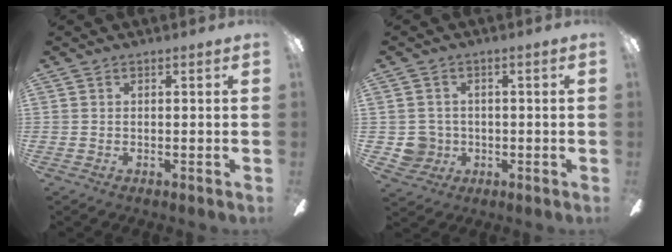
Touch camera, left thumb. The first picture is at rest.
{"total": 5.6, "force": [-0.4, 5.5, 0.8], "torque": [-0.031, 0.009, -0.004]}